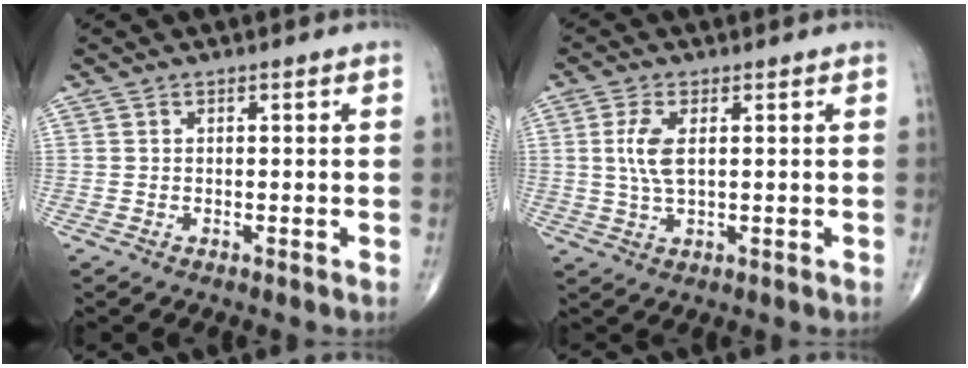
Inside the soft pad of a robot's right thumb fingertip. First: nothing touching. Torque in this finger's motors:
{"motor_torque": [-0.45, 0.78, 0.50, 0.19, 0.05]}